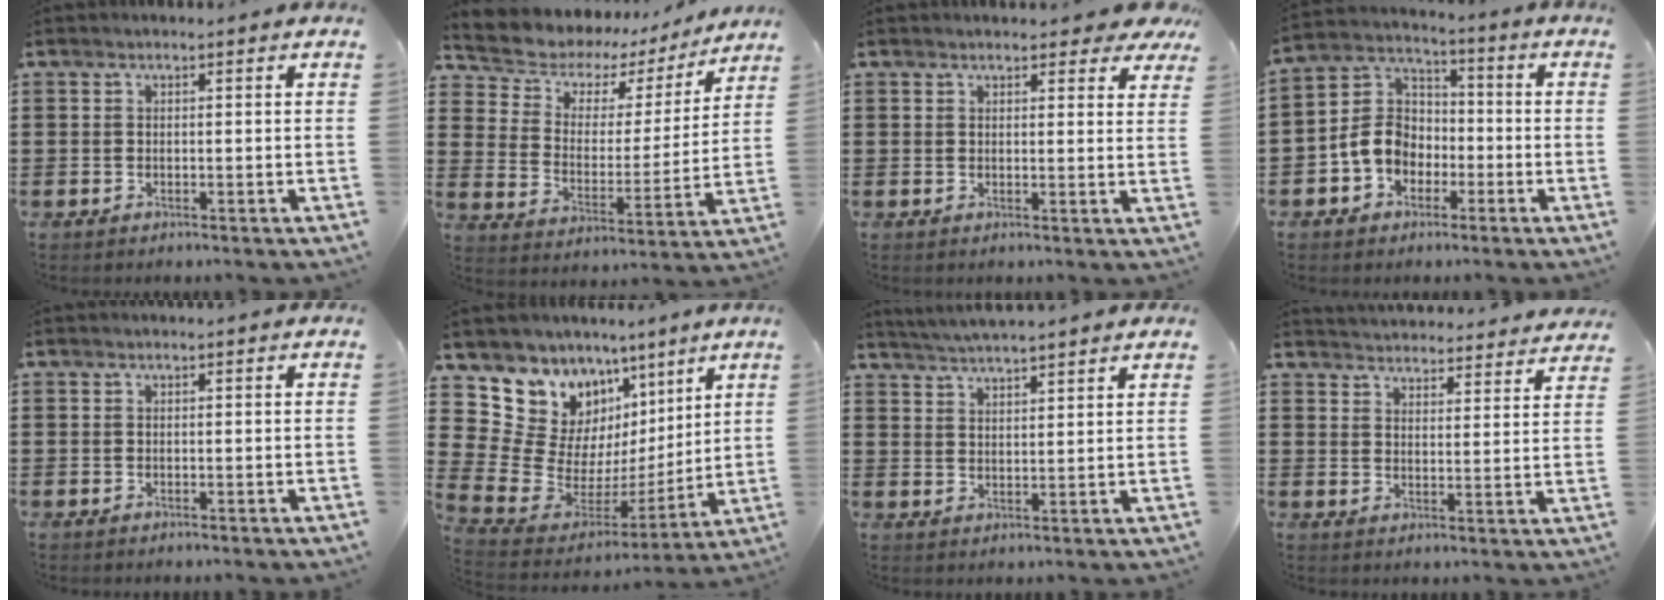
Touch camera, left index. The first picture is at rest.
{"total": 5.3, "force": [4.2, 3.2, 0.5], "torque": [-0.048, -0.032, 0.068]}
{"total": 3.2, "force": [2.8, 0.7, 1.4], "torque": [-0.019, -0.008, 0.049]}
{"total": 7.7, "force": [-2.5, 6.4, 3.5], "torque": [-0.110, 0.010, -0.057]}
{"total": 0.0}
{"total": 12.3, "force": [7.4, 9.3, 3.2], "torque": [-0.097, -0.063, 0.145]}
{"total": 3.6, "force": [3.5, -0.4, 0.6], "torque": [-0.024, -0.011, 0.063]}
{"total": 3.8, "force": [3.8, -0.1, -0.6], "torque": [0.002, -0.029, 0.064]}